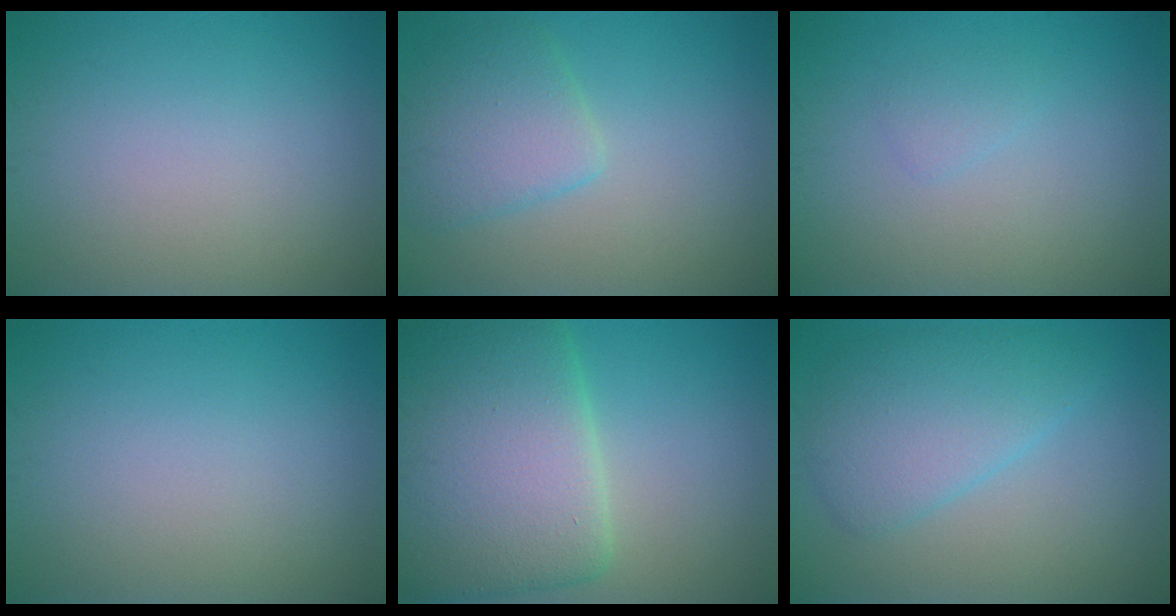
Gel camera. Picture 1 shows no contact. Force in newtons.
{"total": 3.9, "press": 3.9, "slide": 0.4}
{"total": 0.9, "press": 0.9, "slide": 0.1}
{"total": 0.0}
{"total": 12.4, "press": 12.3, "slide": 0.6}
{"total": 4.8, "press": 4.8, "slide": 0.2}